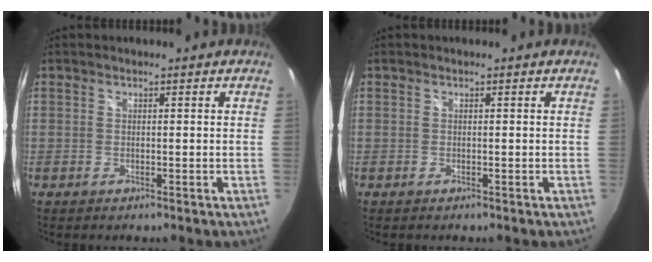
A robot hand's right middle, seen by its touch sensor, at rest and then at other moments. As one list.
[{"total": 0.0}]